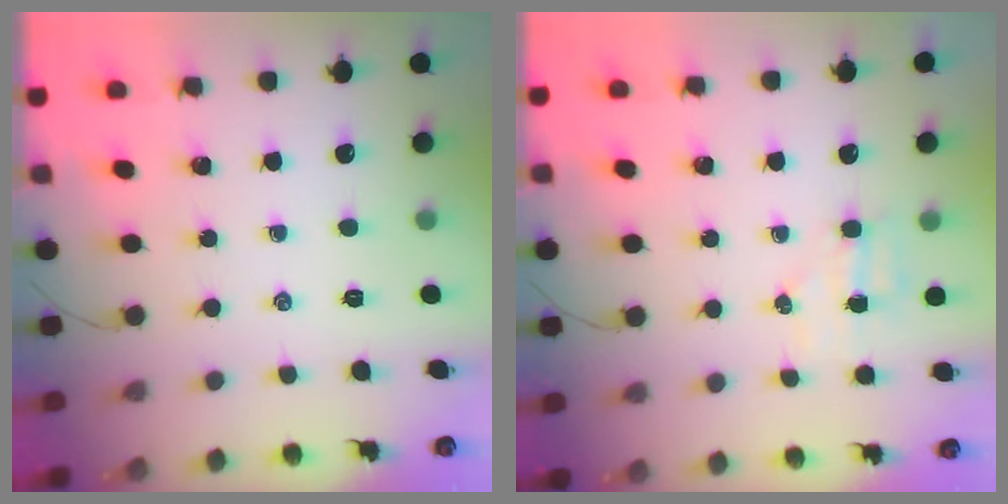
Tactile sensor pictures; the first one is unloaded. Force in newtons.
{"total": 4.7, "press": 4.6, "slide": 1.2}